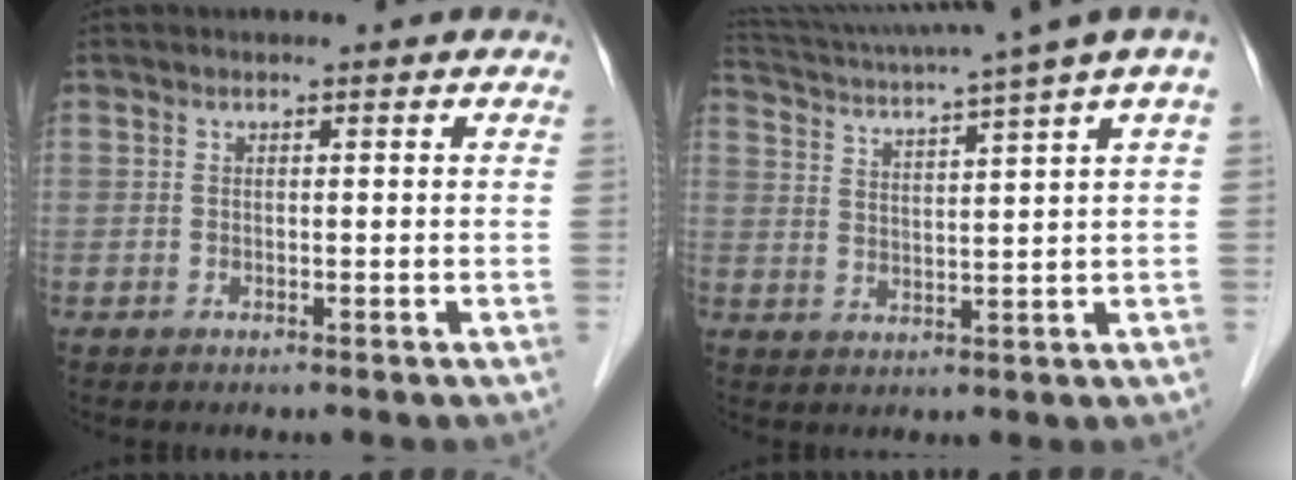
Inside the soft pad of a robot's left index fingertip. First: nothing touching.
{"total": 13.4, "force": [10.6, -1.8, 8.0], "torque": [-0.145, 0.003, 0.151]}